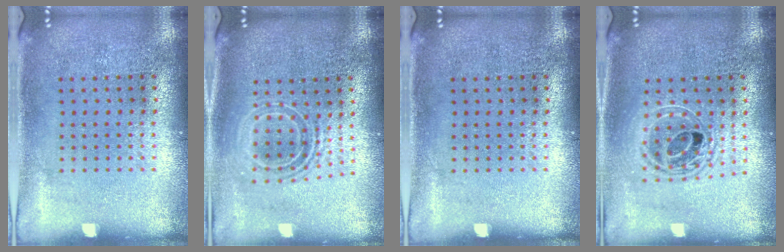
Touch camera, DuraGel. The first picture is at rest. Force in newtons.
{"total": 1.7, "press": 1.3, "slide": 1.0}
{"total": 0.0}
{"total": 1.7, "press": 1.4, "slide": 0.9}